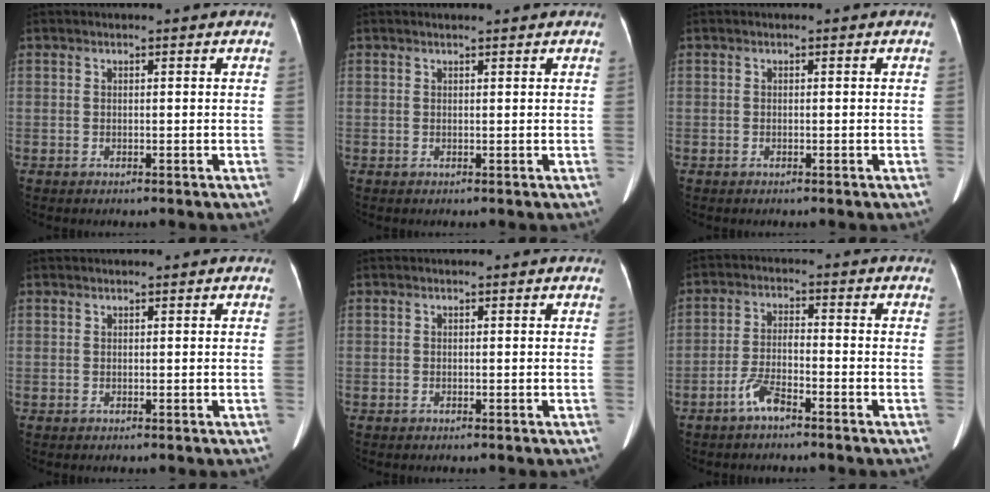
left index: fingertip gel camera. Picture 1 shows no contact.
{"total": 1.6, "force": [1.5, 0.1, 0.6], "torque": [-0.011, 0.011, 0.023]}
{"total": 0.0}
{"total": 0.0}
{"total": 0.0}
{"total": 4.4, "force": [-3.1, 0.6, 3.0], "torque": [-0.066, -0.001, -0.061]}